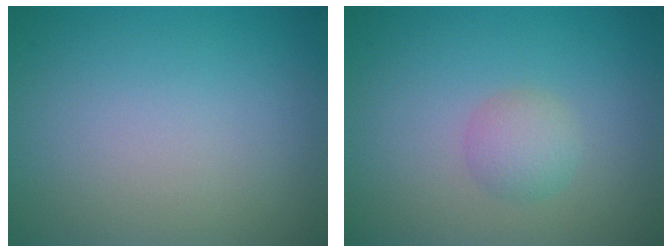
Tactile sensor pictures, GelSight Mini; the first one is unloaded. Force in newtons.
{"total": 2.0, "press": 2.0, "slide": 0.0}